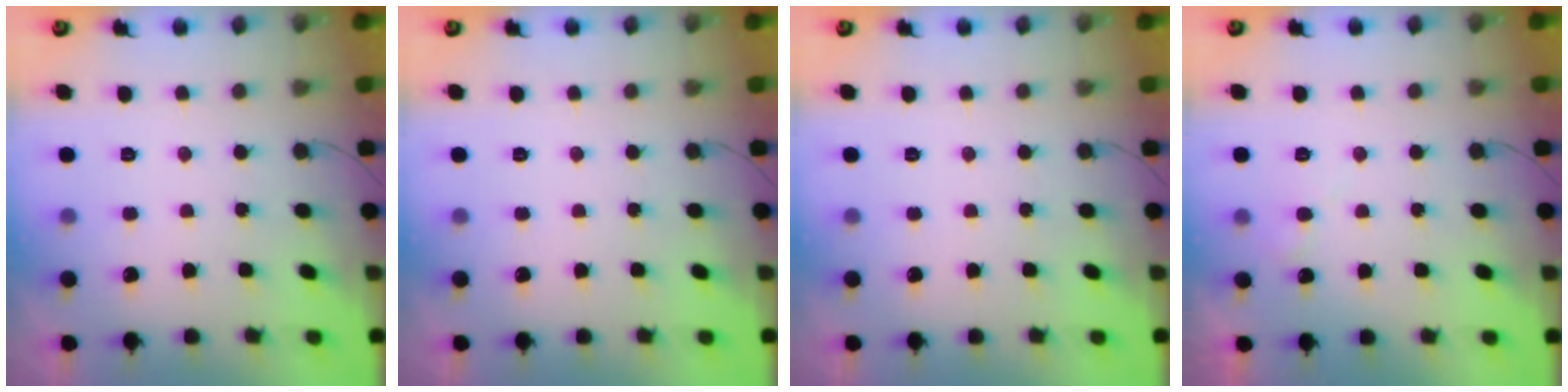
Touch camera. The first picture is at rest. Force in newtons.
{"total": 0.0}
{"total": 0.0}
{"total": 5.8, "press": 5.8, "slide": 0.4}